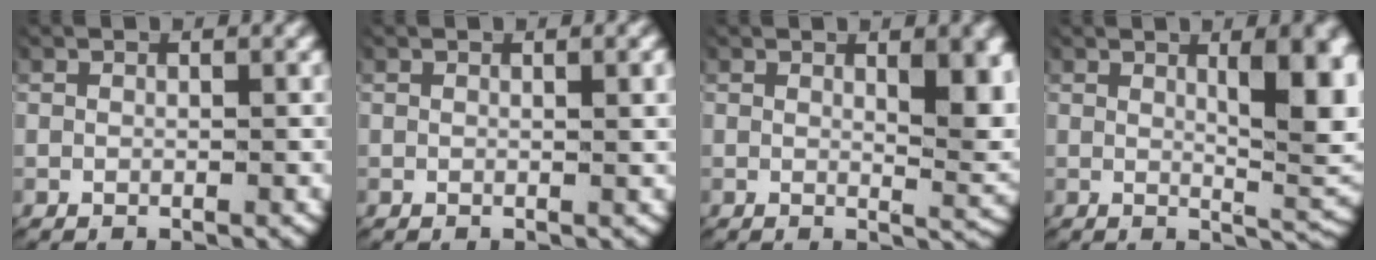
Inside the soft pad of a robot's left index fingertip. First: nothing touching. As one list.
[{"total": 0.9, "force": [0.5, -0.2, 0.7], "torque": [-0.011, -0.002, 0.010]}, {"total": 3.8, "force": [1.0, 1.0, 3.5], "torque": [-0.046, -0.019, 0.022]}, {"total": 6.8, "force": [1.4, 2.1, 6.3], "torque": [-0.083, -0.017, 0.030]}]